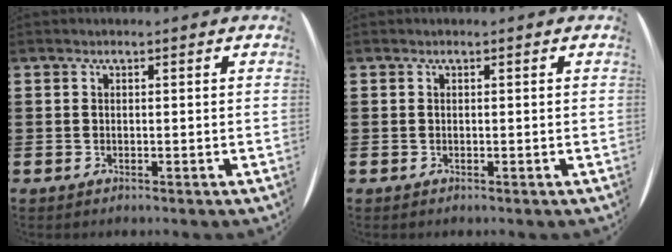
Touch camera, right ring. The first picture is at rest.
{"total": 0.0}